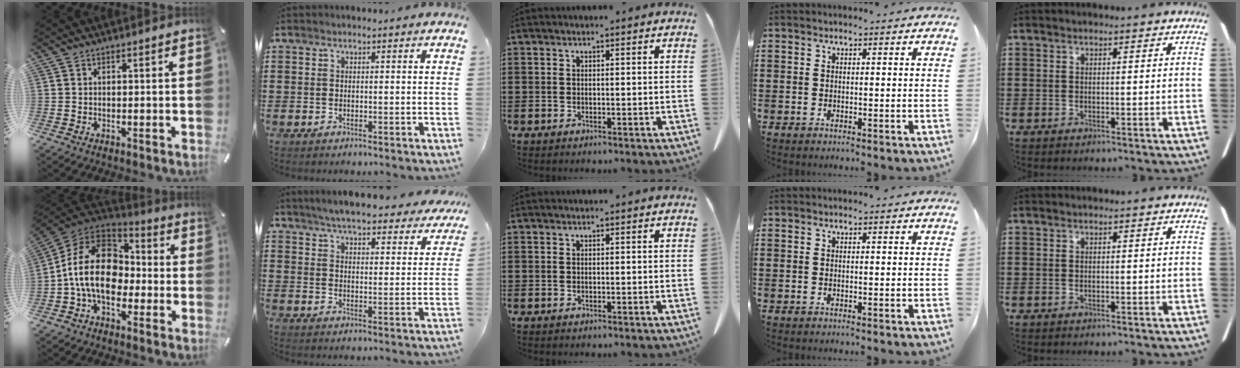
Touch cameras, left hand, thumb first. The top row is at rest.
{"thumb": {"total": 17.6, "force": [-2.7, 12.7, 11.9], "torque": [-0.246, 0.032, -0.050]}, "index": {"total": 5.9, "force": [5.7, 0.0, 1.7], "torque": [-0.057, -0.028, 0.100]}}